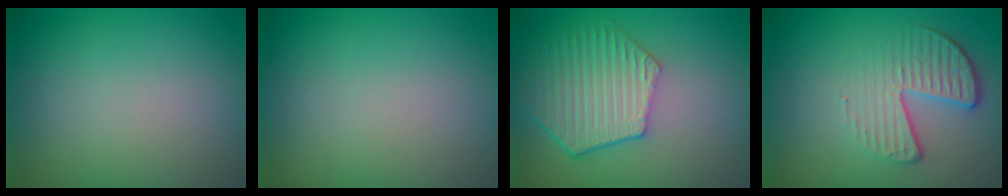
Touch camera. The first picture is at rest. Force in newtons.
{"total": 0.0}
{"total": 5.8, "press": 4.7, "slide": 3.4}
{"total": 4.4, "press": 2.9, "slide": 3.3}